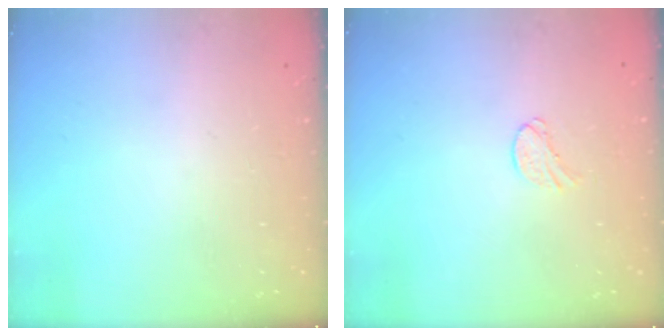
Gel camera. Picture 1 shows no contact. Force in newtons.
{"total": 5.2, "press": 5.2, "slide": 0.5}